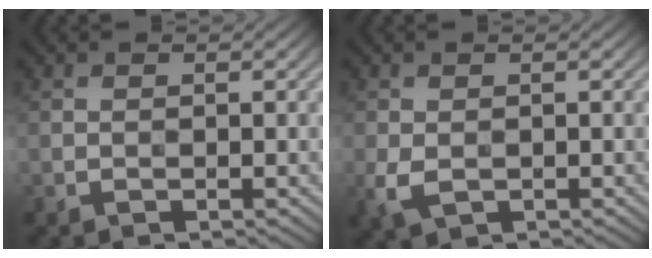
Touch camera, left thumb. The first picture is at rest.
{"total": 3.1, "force": [-0.9, 2.2, 2.1], "torque": [-0.060, -0.015, -0.017]}